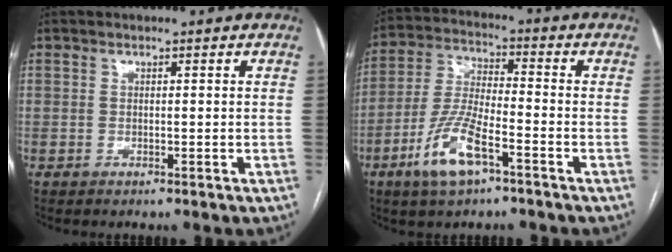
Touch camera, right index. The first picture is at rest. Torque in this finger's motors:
{"motor_torque": [1.05, -0.34, 0.27, 0.15]}